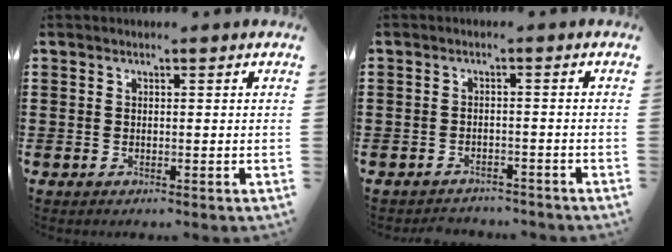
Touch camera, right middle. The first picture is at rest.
{"total": 2.1, "force": [-2.1, 0.3, -0.2], "torque": [-0.005, -0.002, -0.047]}